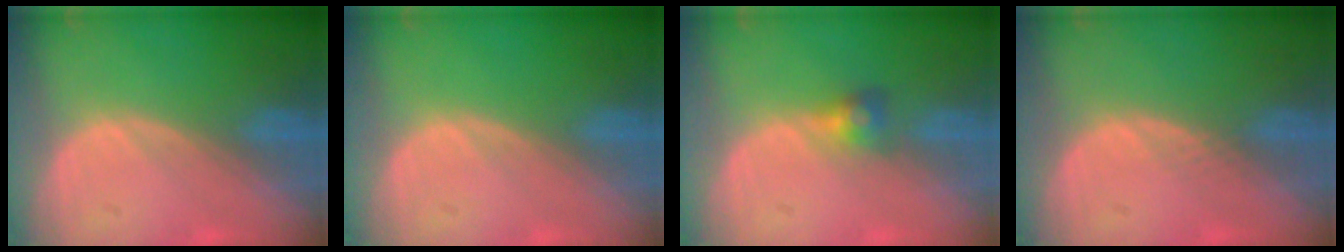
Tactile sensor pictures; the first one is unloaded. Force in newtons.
{"total": 0.0}
{"total": 2.6, "press": 2.5, "slide": 0.7}
{"total": 0.7, "press": 0.6, "slide": 0.3}